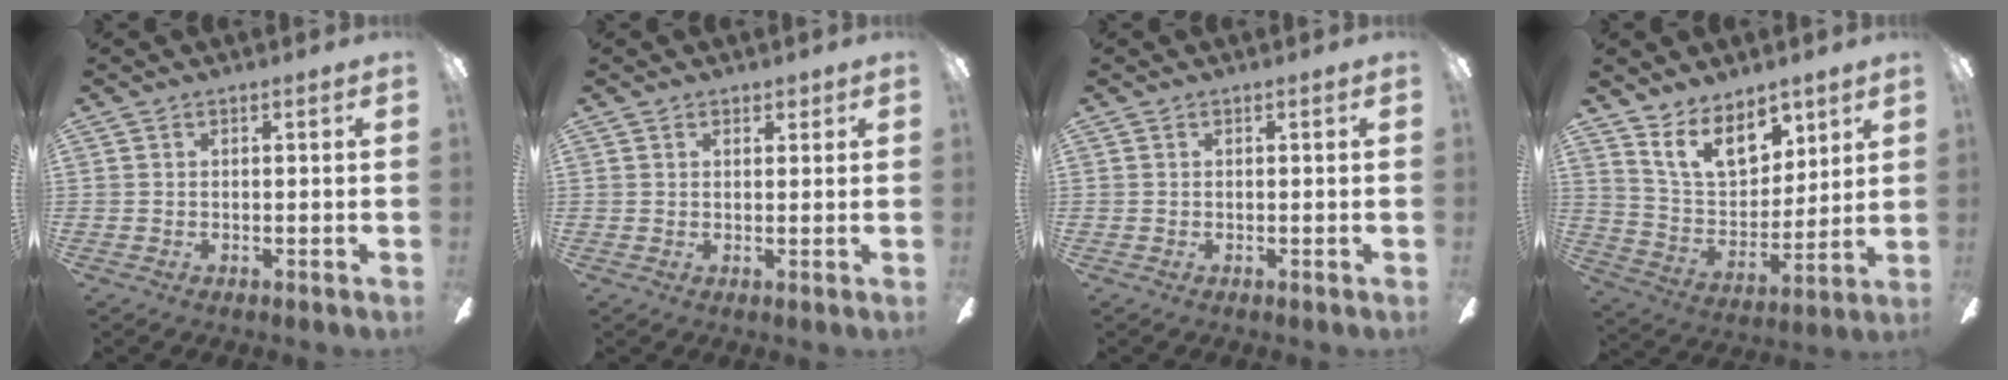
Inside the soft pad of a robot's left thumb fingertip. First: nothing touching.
{"total": 1.8, "force": [1.2, 1.3, 0.3], "torque": [0.003, -0.002, 0.022]}
{"total": 0.0}
{"total": 14.2, "force": [9.5, 7.9, 7.0], "torque": [-0.135, -0.043, 0.185]}